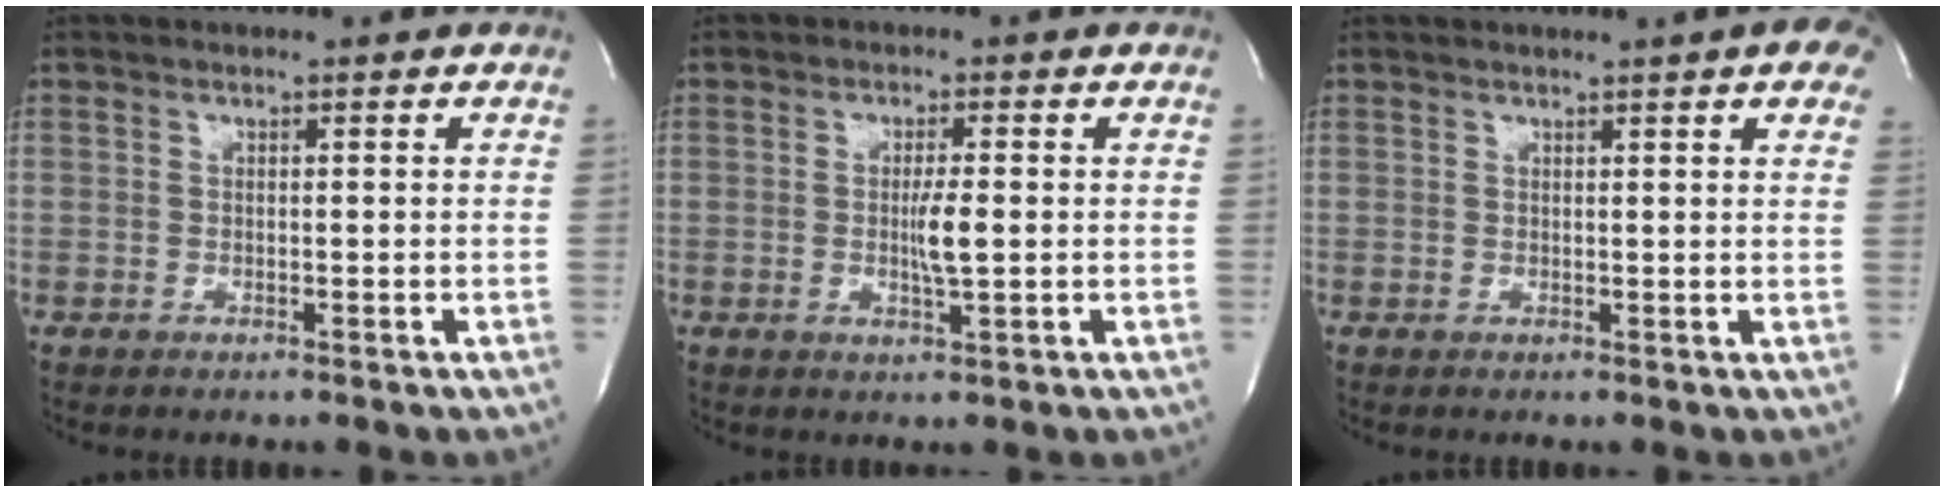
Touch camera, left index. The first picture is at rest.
{"total": 3.7, "force": [-0.3, 0.2, 3.7], "torque": [-0.066, -0.005, -0.004]}
{"total": 6.9, "force": [4.5, 1.1, 5.0], "torque": [-0.059, 0.003, 0.038]}